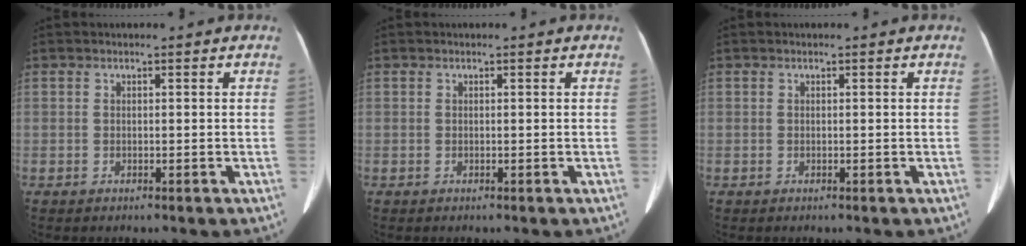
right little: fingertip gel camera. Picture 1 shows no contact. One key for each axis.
{"total": 0.0}
{"total": 0.0}